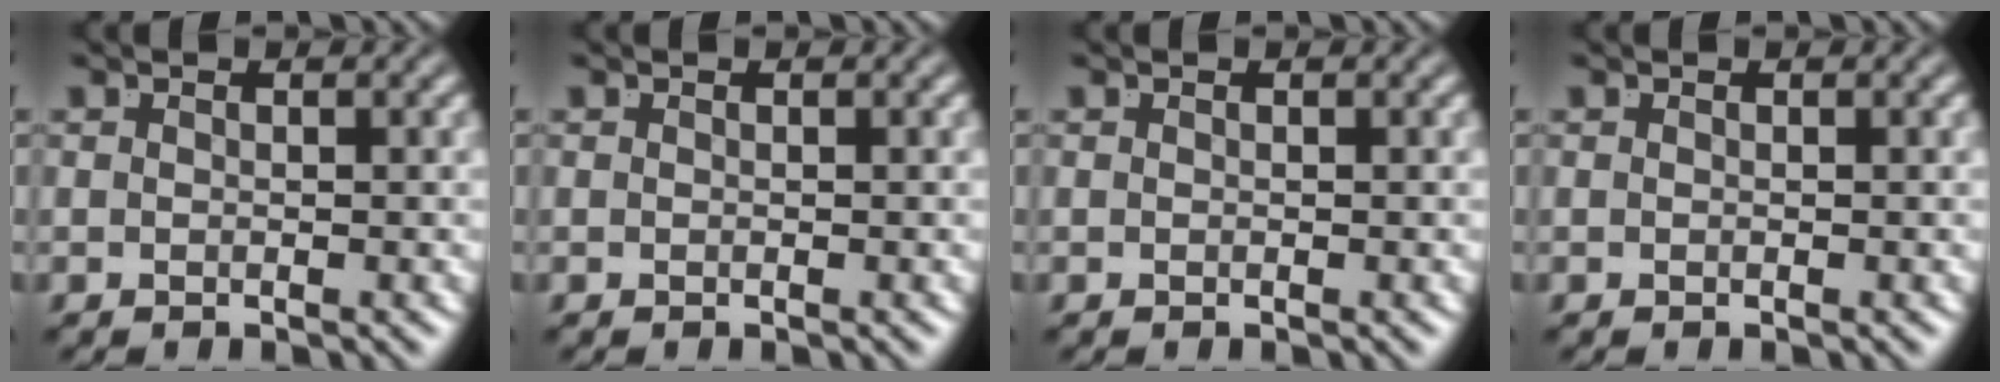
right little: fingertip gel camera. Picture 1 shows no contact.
{"total": 0.0}
{"total": 0.0}
{"total": 0.0}